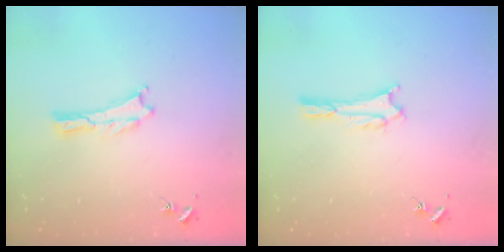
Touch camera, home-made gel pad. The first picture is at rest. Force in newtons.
{"total": 1.6, "press": 1.6, "slide": 0.2}